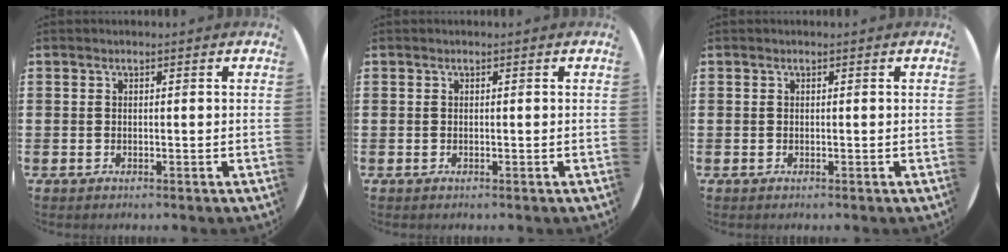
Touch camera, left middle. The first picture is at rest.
{"total": 0.0}
{"total": 0.0}